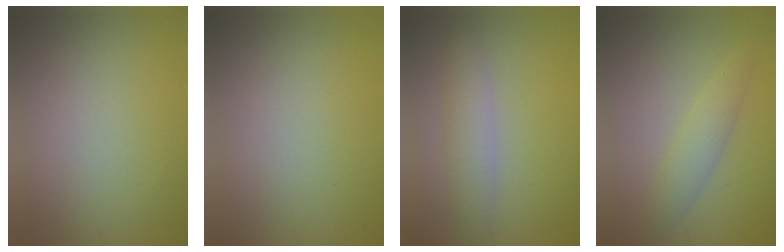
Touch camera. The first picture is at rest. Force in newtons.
{"total": 0.0}
{"total": 3.0, "press": 3.0, "slide": 0.0}
{"total": 2.7, "press": 2.7, "slide": 0.1}